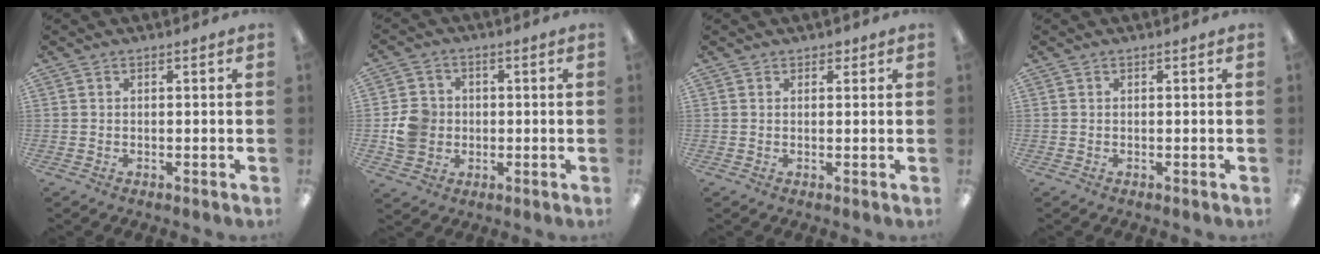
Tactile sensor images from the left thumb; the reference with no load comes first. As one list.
[{"total": 7.5, "force": [-0.4, 7.0, 2.6], "torque": [-0.040, 0.012, -0.004]}, {"total": 1.5, "force": [1.1, 1.0, 0.3], "torque": [0.002, -0.001, 0.018]}, {"total": 0.0}]